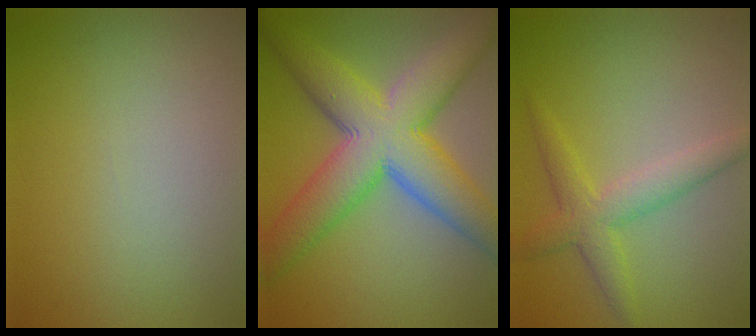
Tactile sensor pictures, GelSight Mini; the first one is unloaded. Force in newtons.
{"total": 10.8, "press": 10.8, "slide": 0.5}
{"total": 3.4, "press": 3.4, "slide": 0.1}